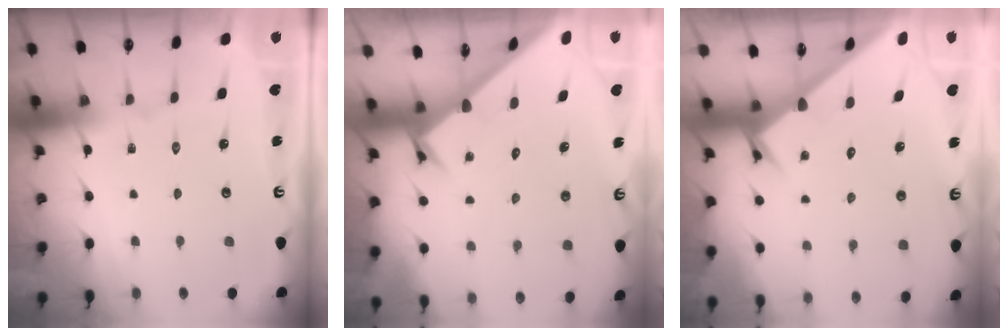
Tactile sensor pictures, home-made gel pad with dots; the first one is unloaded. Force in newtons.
{"total": 2.7, "press": 2.7, "slide": 0.3}
{"total": 2.9, "press": 2.9, "slide": 0.1}